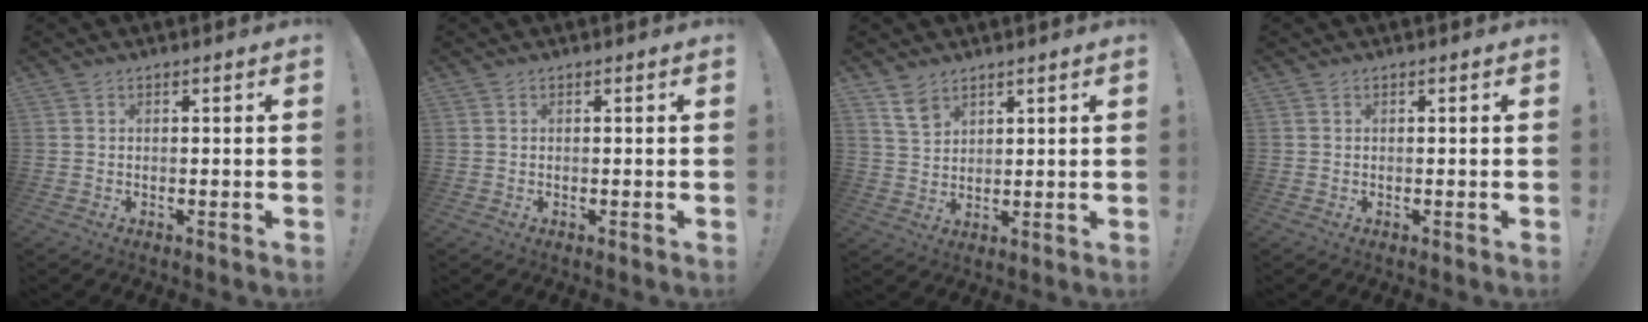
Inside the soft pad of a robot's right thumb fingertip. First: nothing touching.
{"total": 0.0}
{"total": 5.8, "force": [4.3, 3.3, 2.0], "torque": [-0.034, -0.022, 0.082]}
{"total": 0.0}